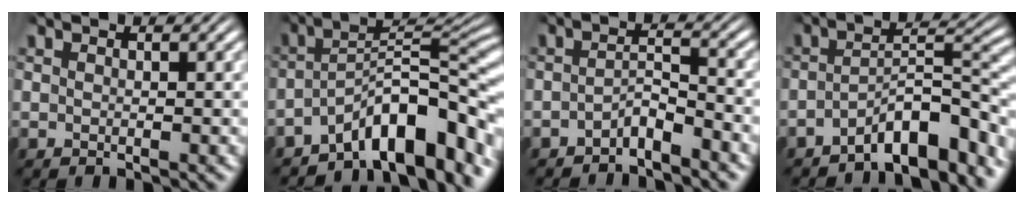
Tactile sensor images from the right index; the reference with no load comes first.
{"total": 9.2, "force": [-4.3, 3.7, 7.2], "torque": [-0.110, -0.021, -0.058]}
{"total": 2.8, "force": [-2.6, 0.5, 1.0], "torque": [-0.008, -0.009, -0.043]}
{"total": 6.9, "force": [-4.3, 1.6, 5.1], "torque": [-0.071, -0.011, -0.061]}